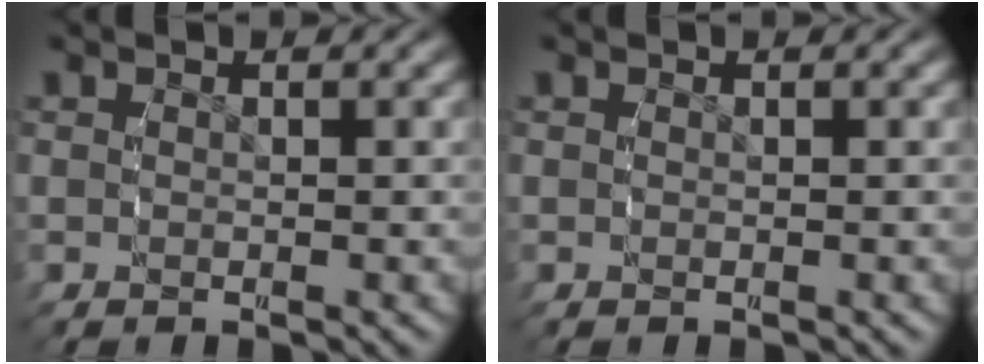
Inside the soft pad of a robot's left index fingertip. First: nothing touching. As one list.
[{"total": 0.0}]